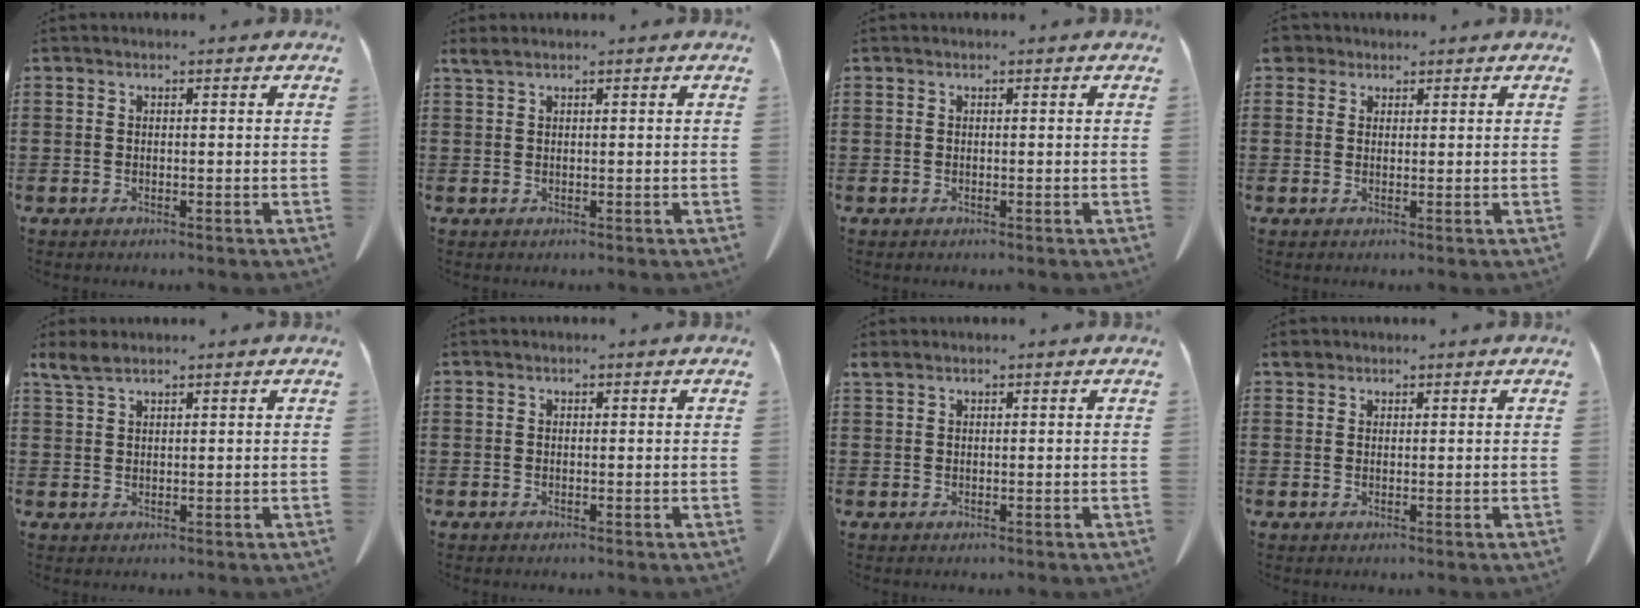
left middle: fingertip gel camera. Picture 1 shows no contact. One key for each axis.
{"total": 1.3, "fx": 1.0, "fy": 0.2, "fz": 0.8, "tx": -0.020, "ty": 0.001, "tz": 0.018}
{"total": 0.0}
{"total": 2.3, "fx": 1.7, "fy": 1.5, "fz": 0.5, "tx": -0.018, "ty": 0.009, "tz": 0.033}
{"total": 2.8, "fx": 2.0, "fy": 0.9, "fz": 1.8, "tx": -0.042, "ty": 0.002, "tz": 0.037}
{"total": 0.0}
{"total": 1.0, "fx": 0.8, "fy": 0.4, "fz": 0.5, "tx": -0.015, "ty": 0.001, "tz": 0.015}
{"total": 1.6, "fx": 1.3, "fy": 0.9, "fz": 0.4, "tx": -0.014, "ty": 0.006, "tz": 0.025}